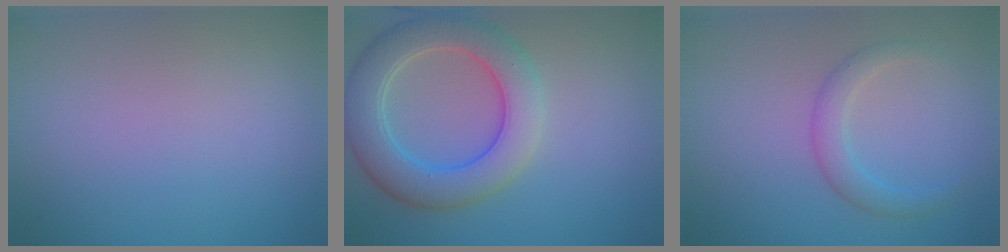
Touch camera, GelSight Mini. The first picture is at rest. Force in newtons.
{"total": 6.7, "press": 6.7, "slide": 0.2}
{"total": 2.2, "press": 2.2, "slide": 0.1}